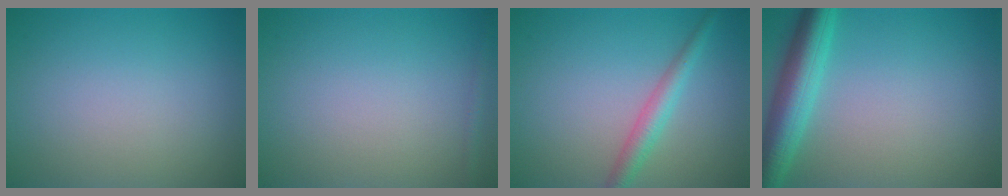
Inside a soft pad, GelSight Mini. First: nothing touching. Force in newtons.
{"total": 0.8, "press": 0.8, "slide": 0.0}
{"total": 2.6, "press": 2.6, "slide": 0.0}
{"total": 5.5, "press": 5.5, "slide": 0.2}